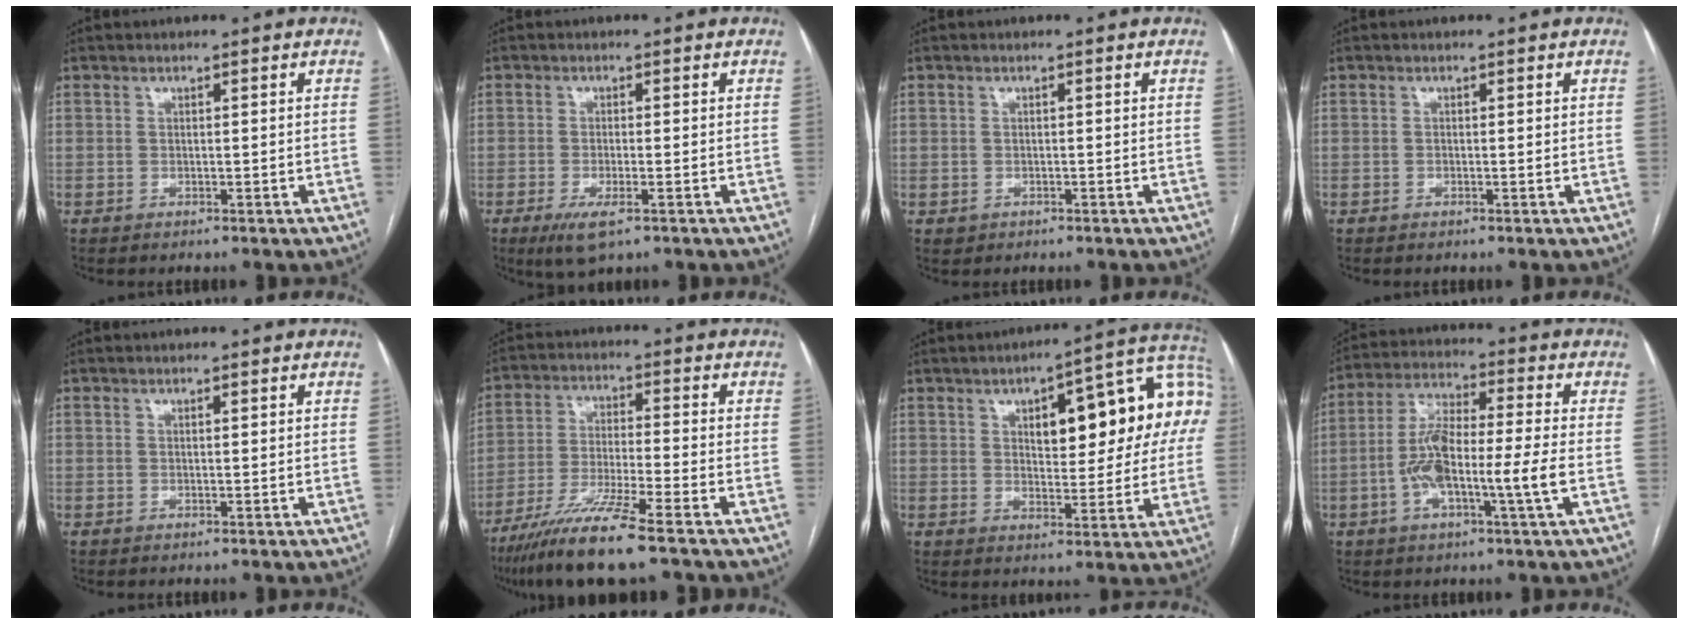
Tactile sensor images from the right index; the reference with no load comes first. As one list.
[{"total": 4.8, "force": [-2.5, 1.1, 3.9], "torque": [-0.077, -0.011, -0.040]}, {"total": 1.5, "force": [-0.4, 1.5, 0.1], "torque": [-0.001, 0.005, -0.002]}, {"total": 0.0}, {"total": 0.0}, {"total": 11.4, "force": [-8.2, -0.6, 7.8], "torque": [-0.152, -0.036, -0.152]}, {"total": 17.6, "force": [4.3, 5.9, 16.0], "torque": [-0.214, 0.039, 0.056]}, {"total": 11.1, "force": [-2.6, 0.9, 10.7], "torque": [-0.217, 0.010, -0.053]}]